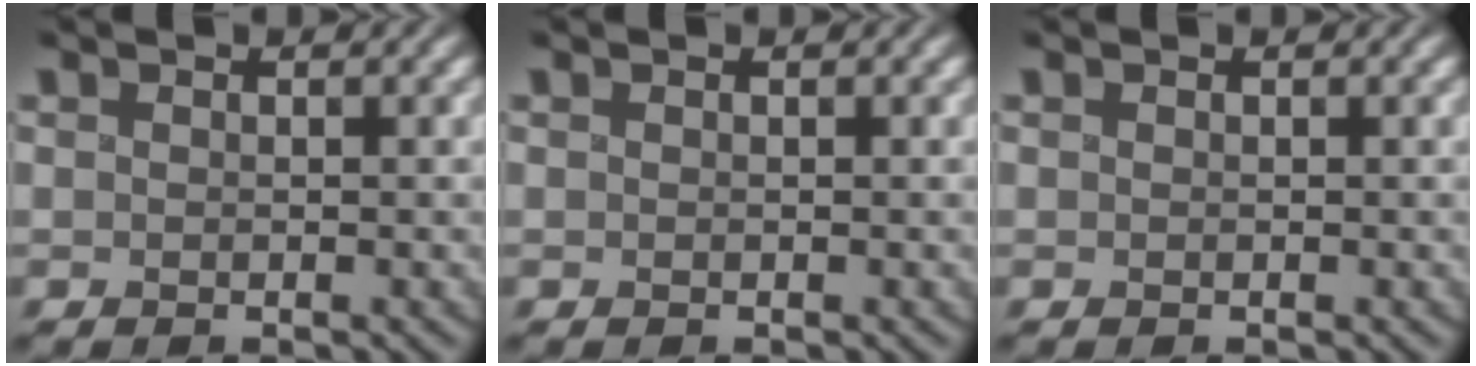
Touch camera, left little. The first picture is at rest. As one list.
[{"total": 0.0}, {"total": 0.0}]